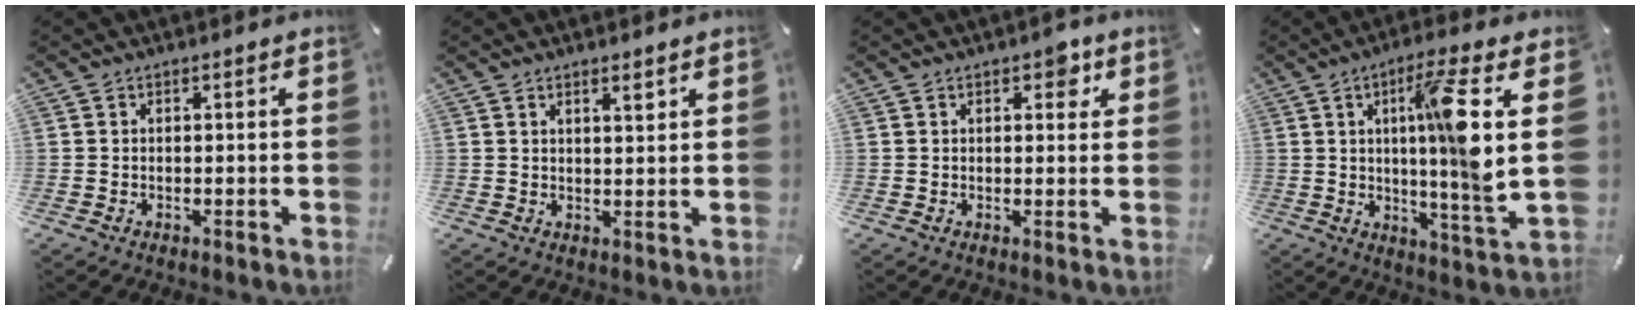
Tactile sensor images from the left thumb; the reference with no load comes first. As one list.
[{"total": 2.4, "force": [1.7, 0.6, 1.6], "torque": [-0.017, -0.007, 0.028]}, {"total": 3.6, "force": [1.7, 1.9, 2.5], "torque": [-0.023, -0.003, 0.021]}, {"total": 14.1, "force": [3.4, -0.1, 13.7], "torque": [-0.225, -0.015, 0.043]}]